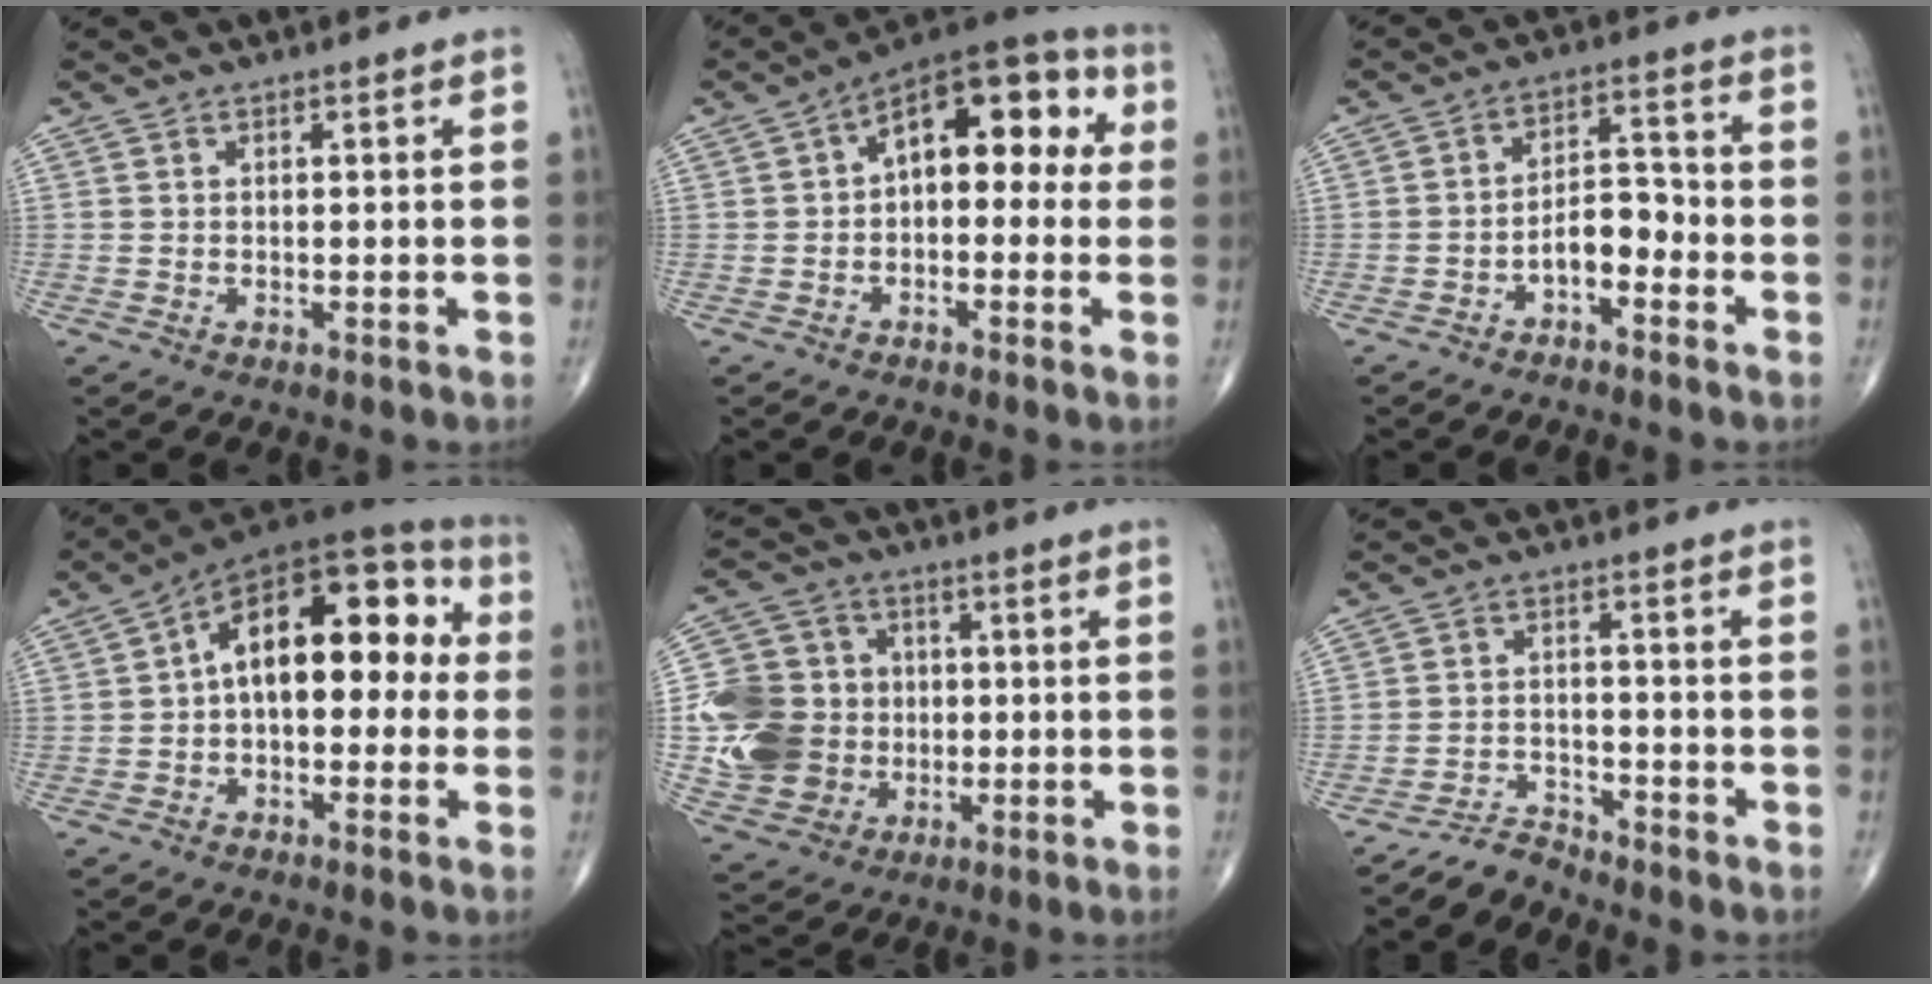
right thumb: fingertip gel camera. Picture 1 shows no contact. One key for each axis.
{"total": 14.0, "fx": 2.0, "fy": 7.8, "fz": 11.5, "tx": -0.119, "ty": 0.042, "tz": 0.014}
{"total": 5.9, "fx": -2.9, "fy": 3.1, "fz": 4.0, "tx": -0.049, "ty": 0.041, "tz": -0.056}
{"total": 17.2, "fx": 1.6, "fy": 9.3, "fz": 14.4, "tx": -0.182, "ty": 0.048, "tz": 0.012}
{"total": 15.8, "fx": -0.8, "fy": 13.9, "fz": 7.5, "tx": -0.122, "ty": 0.019, "tz": -0.005}
{"total": 3.9, "fx": -3.8, "fy": 0.6, "fz": -0.4, "tx": 0.012, "ty": 0.023, "tz": -0.072}